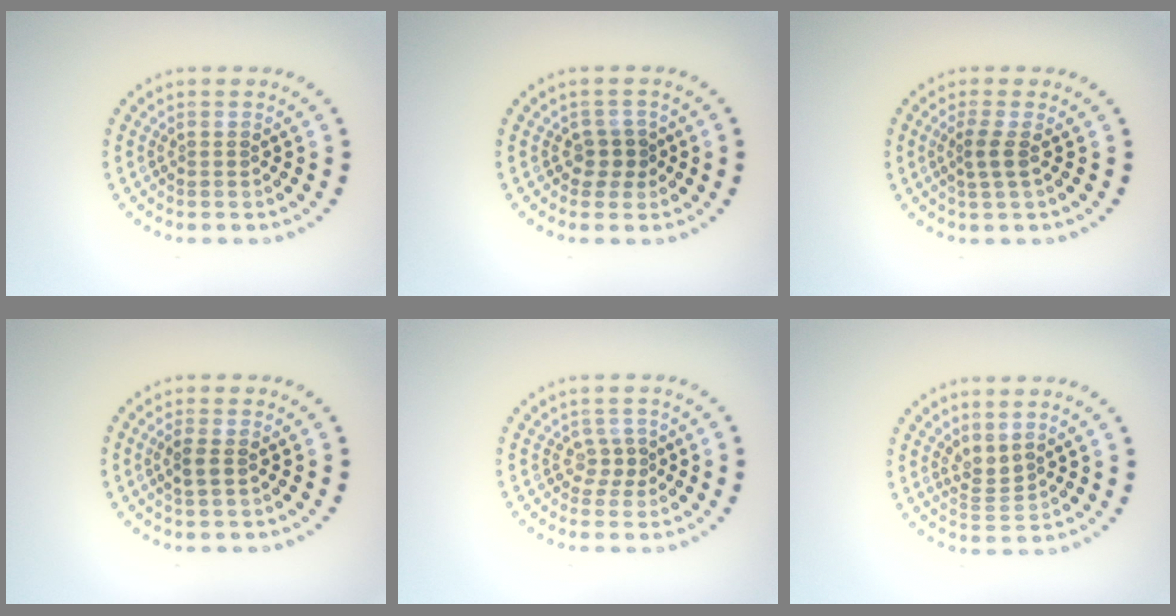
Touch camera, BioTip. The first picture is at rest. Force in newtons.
{"total": 1.8, "press": 1.5, "slide": 1.0}
{"total": 1.6, "press": 1.2, "slide": 1.0}
{"total": 1.4, "press": 1.3, "slide": 0.4}
{"total": 1.4, "press": 0.8, "slide": 1.1}
{"total": 1.8, "press": 1.4, "slide": 1.2}